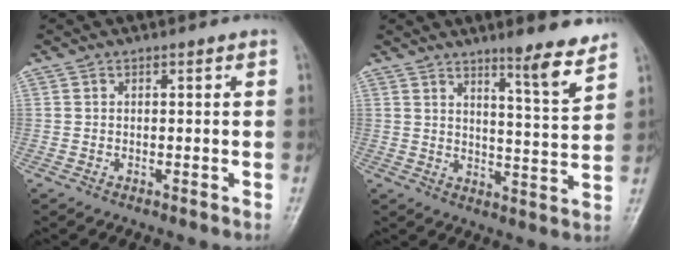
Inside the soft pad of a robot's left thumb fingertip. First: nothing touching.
{"total": 8.9, "force": [6.6, 0.7, 5.9], "torque": [-0.077, -0.053, 0.100]}